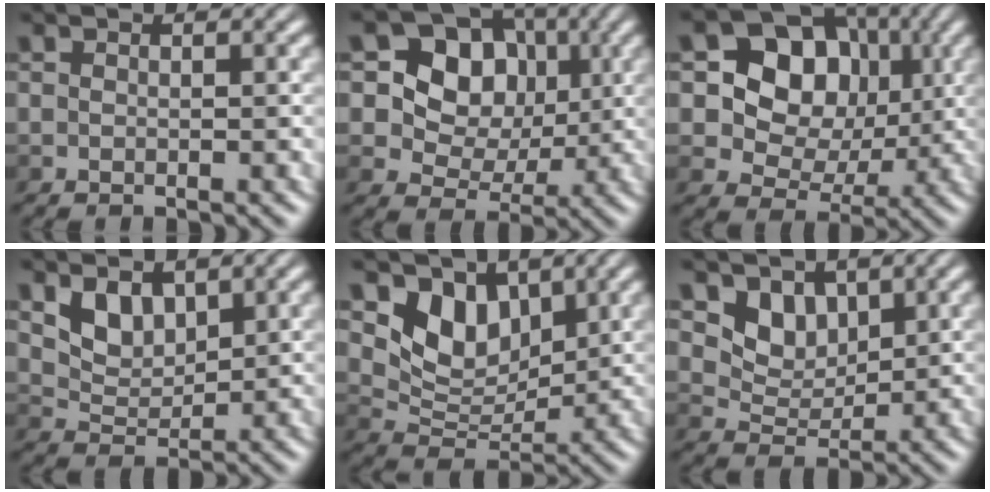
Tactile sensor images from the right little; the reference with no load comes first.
{"total": 7.5, "force": [1.4, 6.1, 4.2], "torque": [-0.060, -0.001, 0.005]}
{"total": 9.0, "force": [1.5, 7.2, 5.3], "torque": [-0.083, 0.000, 0.010]}
{"total": 2.7, "force": [1.5, 1.7, 1.5], "torque": [-0.039, -0.012, 0.023]}
{"total": 5.1, "force": [2.5, 3.4, 2.7], "torque": [-0.053, -0.011, 0.043]}
{"total": 3.4, "force": [1.9, 2.3, 1.7], "torque": [-0.041, -0.012, 0.029]}